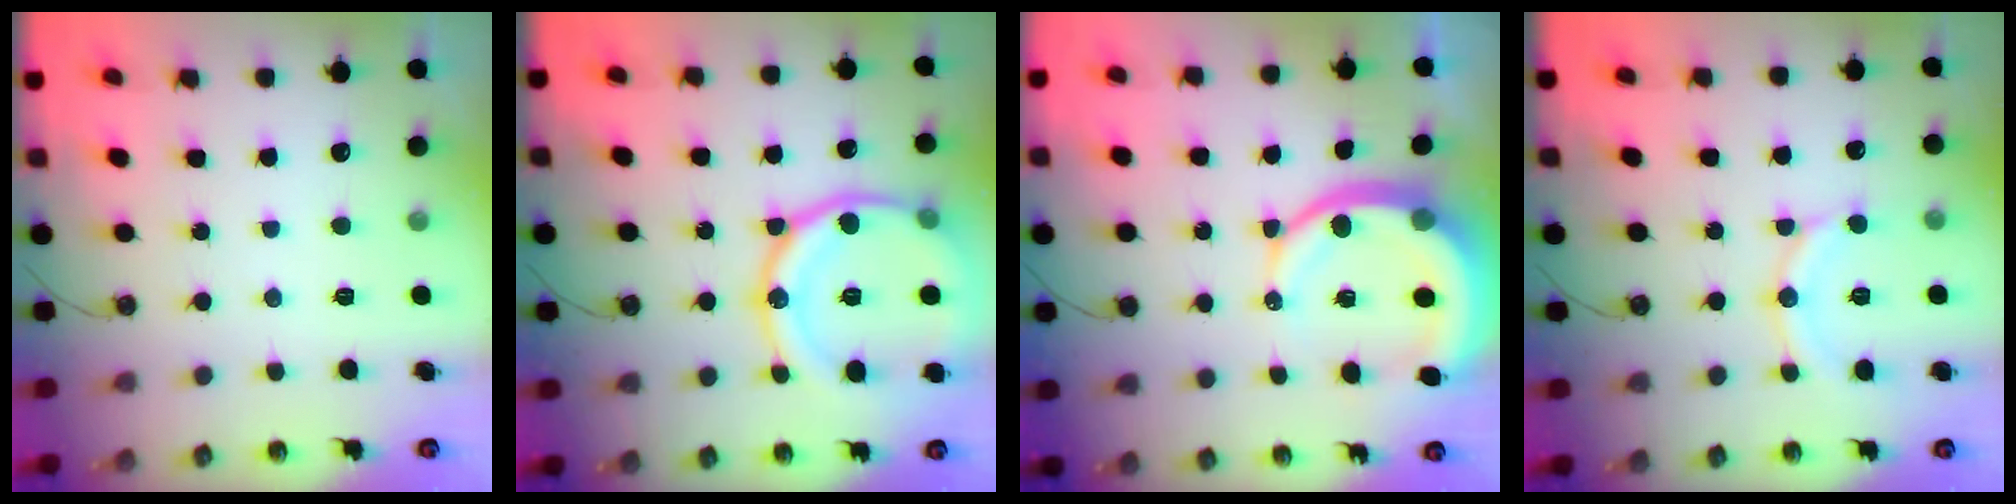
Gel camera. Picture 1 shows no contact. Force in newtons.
{"total": 21.5, "press": 21.4, "slide": 2.0}
{"total": 12.6, "press": 12.5, "slide": 1.6}
{"total": 12.8, "press": 12.7, "slide": 1.1}